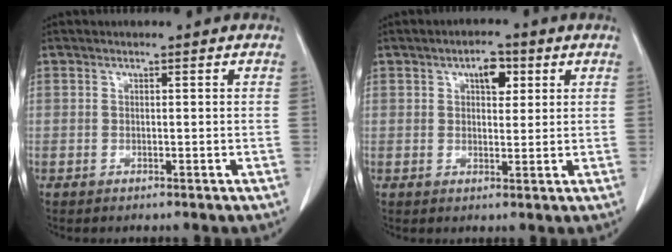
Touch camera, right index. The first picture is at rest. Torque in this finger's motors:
{"motor_torque": [0.09, 0.05, 0.02, 0.02]}